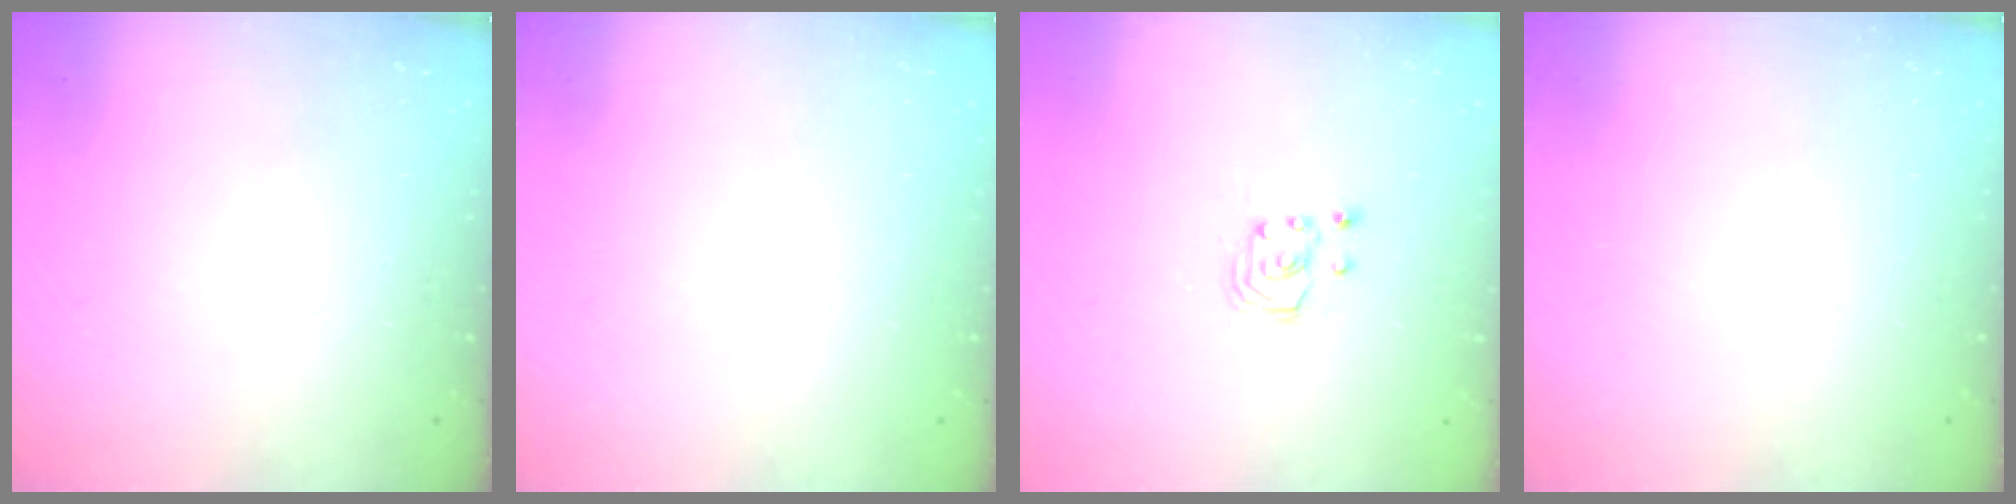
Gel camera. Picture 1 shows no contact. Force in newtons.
{"total": 0.0}
{"total": 2.6, "press": 2.6, "slide": 0.3}
{"total": 0.0}